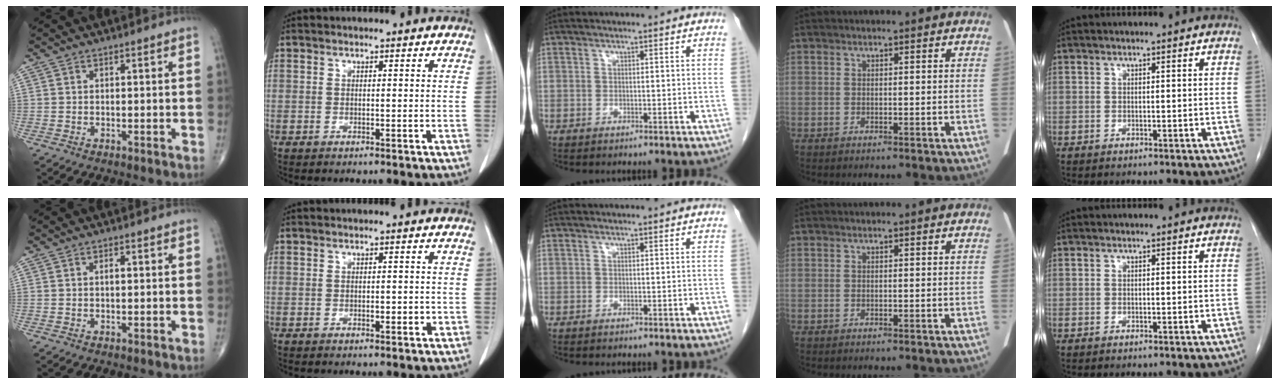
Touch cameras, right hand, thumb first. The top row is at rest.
{"thumb": {"total": 1.2, "force": [0.2, 0.5, 1.0], "torque": [-0.016, 0.003, 0.001]}, "index": {"total": 1.4, "force": [-0.3, 0.6, 1.3], "torque": [-0.019, 0.001, -0.002]}}